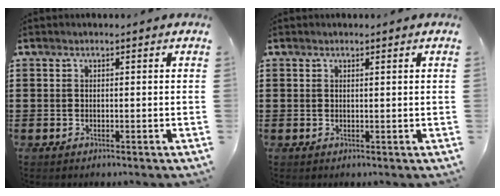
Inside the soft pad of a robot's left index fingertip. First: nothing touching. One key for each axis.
{"total": 0.7, "fx": 0.4, "fy": -0.2, "fz": 0.5, "tx": -0.010, "ty": -0.004, "tz": 0.009}